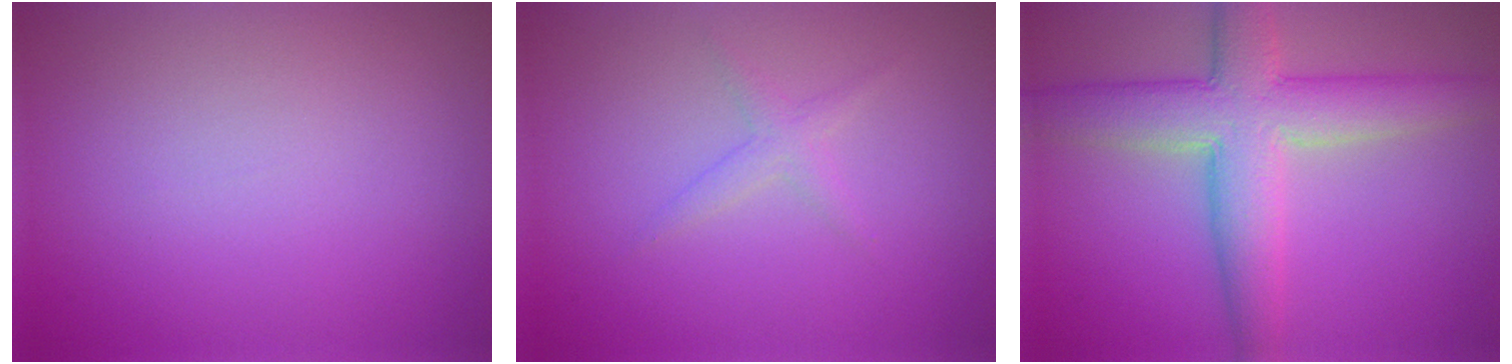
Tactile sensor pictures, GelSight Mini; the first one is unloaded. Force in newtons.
{"total": 1.3, "press": 1.3, "slide": 0.1}
{"total": 7.5, "press": 7.5, "slide": 0.2}